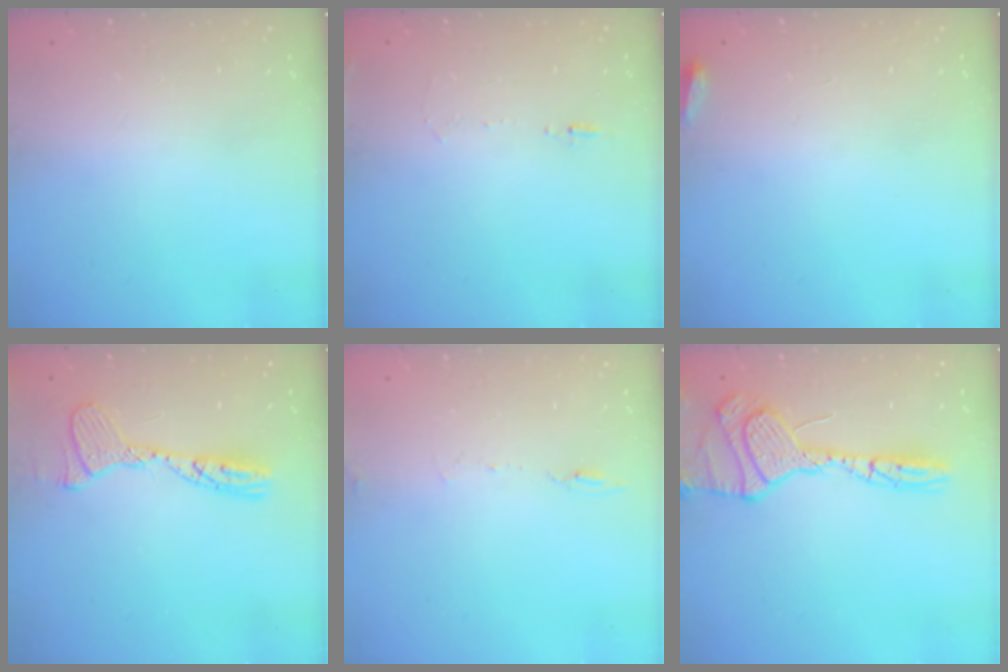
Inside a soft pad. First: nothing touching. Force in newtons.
{"total": 5.8, "press": 5.6, "slide": 1.6}
{"total": 2.5, "press": 2.3, "slide": 1.0}
{"total": 13.7, "press": 13.6, "slide": 1.2}
{"total": 7.5, "press": 7.4, "slide": 0.8}
{"total": 20.2, "press": 19.4, "slide": 5.7}